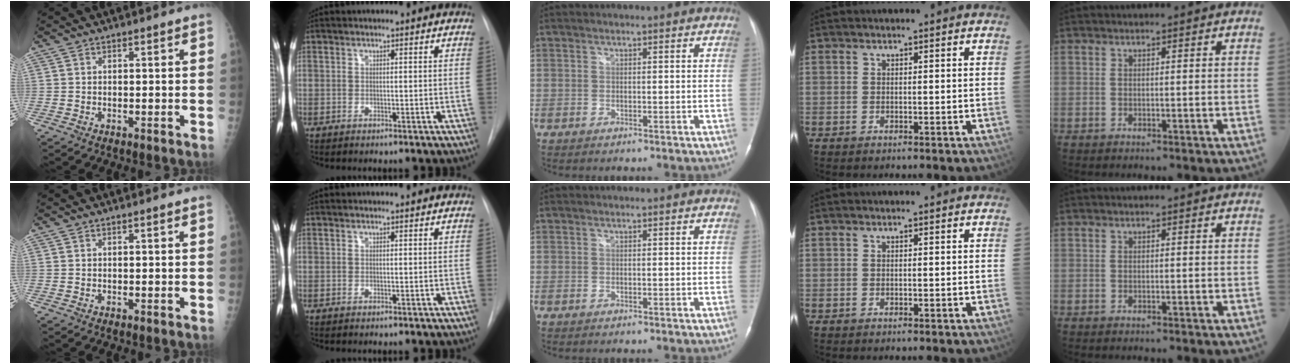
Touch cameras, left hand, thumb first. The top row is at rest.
{}